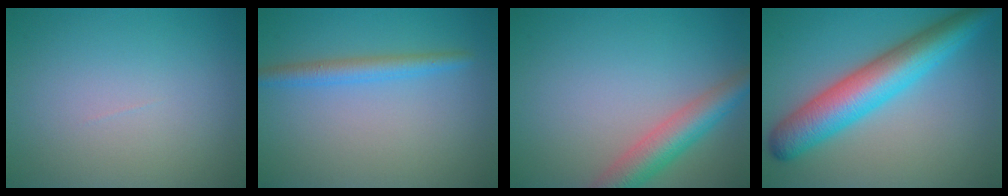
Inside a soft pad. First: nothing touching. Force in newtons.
{"total": 2.4, "press": 2.4, "slide": 0.2}
{"total": 4.7, "press": 4.7, "slide": 0.2}
{"total": 8.1, "press": 8.1, "slide": 0.1}